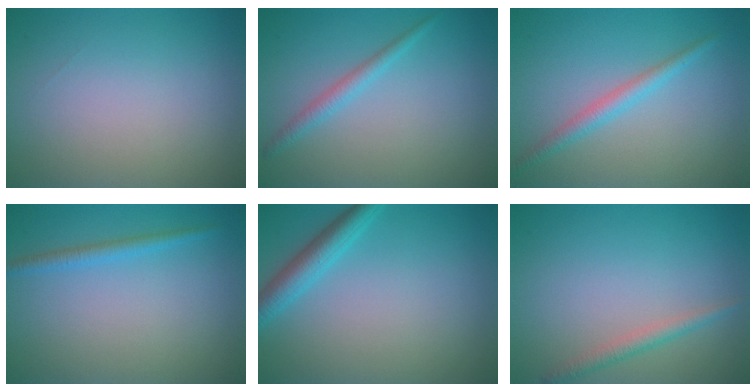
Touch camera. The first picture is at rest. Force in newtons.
{"total": 1.6, "press": 1.6, "slide": 0.1}
{"total": 2.0, "press": 2.0, "slide": 0.1}
{"total": 1.5, "press": 1.5, "slide": 0.1}
{"total": 3.0, "press": 3.0, "slide": 0.1}
{"total": 1.6, "press": 1.6, "slide": 0.1}